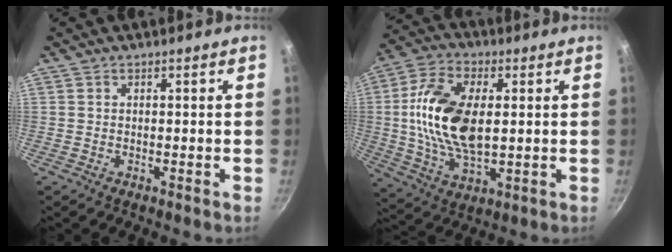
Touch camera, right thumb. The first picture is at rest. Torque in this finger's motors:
{"motor_torque": [2.26, 1.67, 1.47, -0.95, 0.18]}